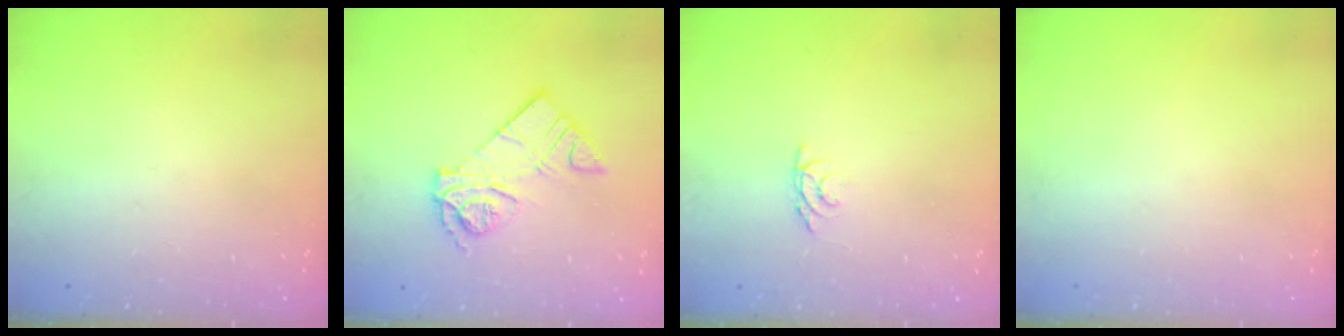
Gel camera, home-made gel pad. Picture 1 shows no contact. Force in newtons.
{"total": 12.1, "press": 12.1, "slide": 1.0}
{"total": 3.4, "press": 3.3, "slide": 0.5}
{"total": 0.0}